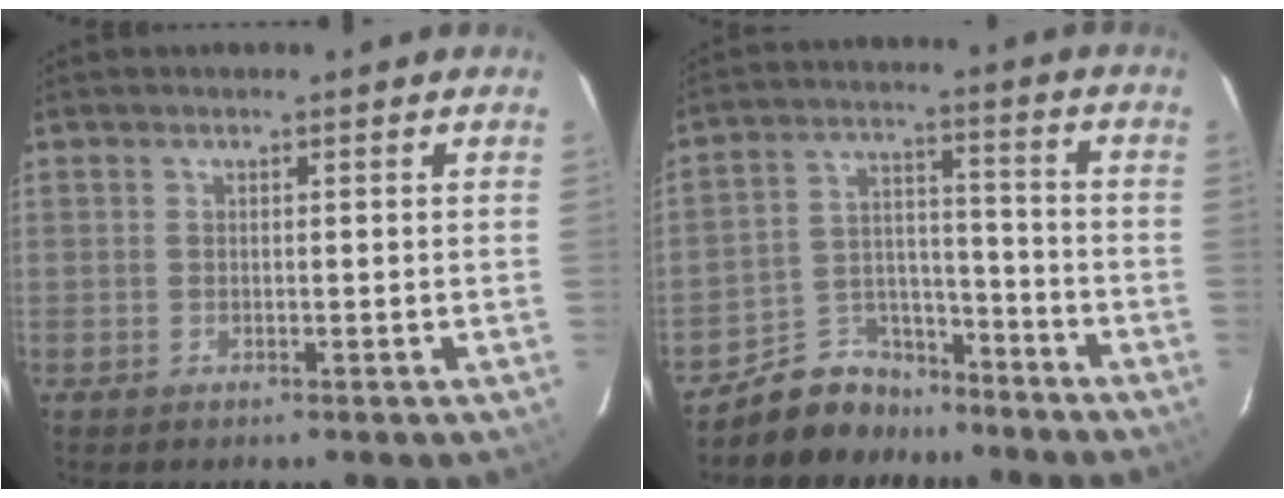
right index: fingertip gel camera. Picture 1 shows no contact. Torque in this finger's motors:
{"motor_torque": [-0.90, -0.86, -0.84, -0.17]}